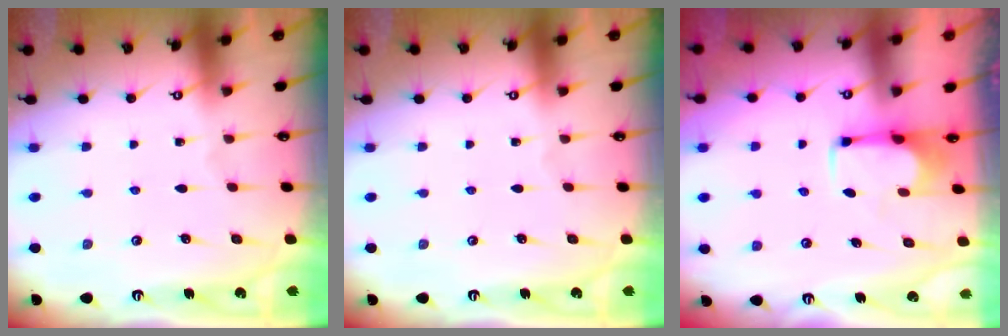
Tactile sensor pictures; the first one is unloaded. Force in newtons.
{"total": 0.0}
{"total": 2.5, "press": 2.3, "slide": 0.9}